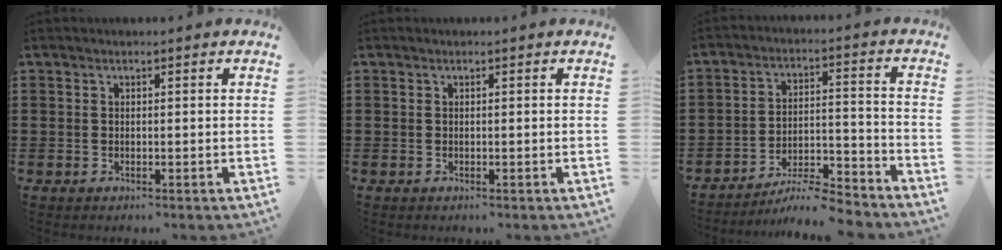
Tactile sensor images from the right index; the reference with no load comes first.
{"total": 0.0}
{"total": 7.3, "force": [-6.8, 0.6, 2.5], "torque": [-0.033, 0.013, -0.130]}